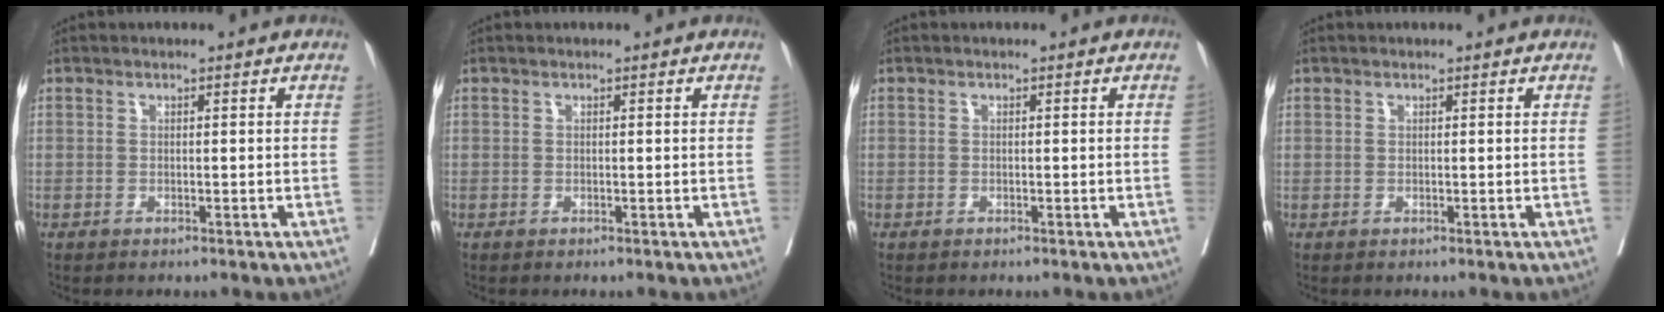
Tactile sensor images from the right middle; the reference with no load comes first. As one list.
[{"total": 0.0}, {"total": 0.0}, {"total": 0.0}]